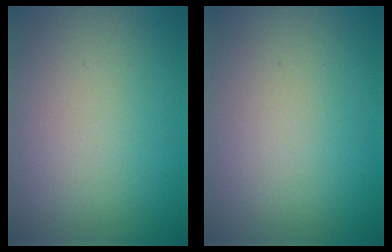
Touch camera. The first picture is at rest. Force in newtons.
{"total": 0.0}